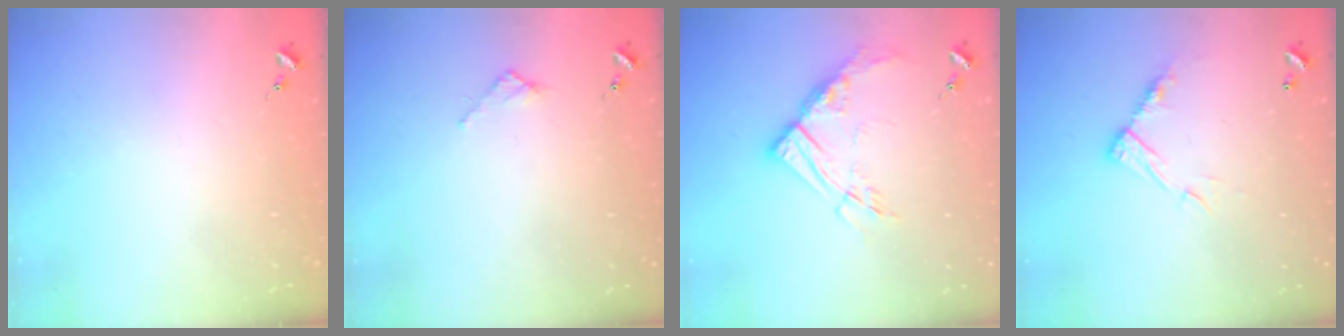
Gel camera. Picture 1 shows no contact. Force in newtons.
{"total": 2.4, "press": 2.3, "slide": 0.3}
{"total": 12.7, "press": 12.6, "slide": 1.3}
{"total": 10.6, "press": 10.6, "slide": 0.4}